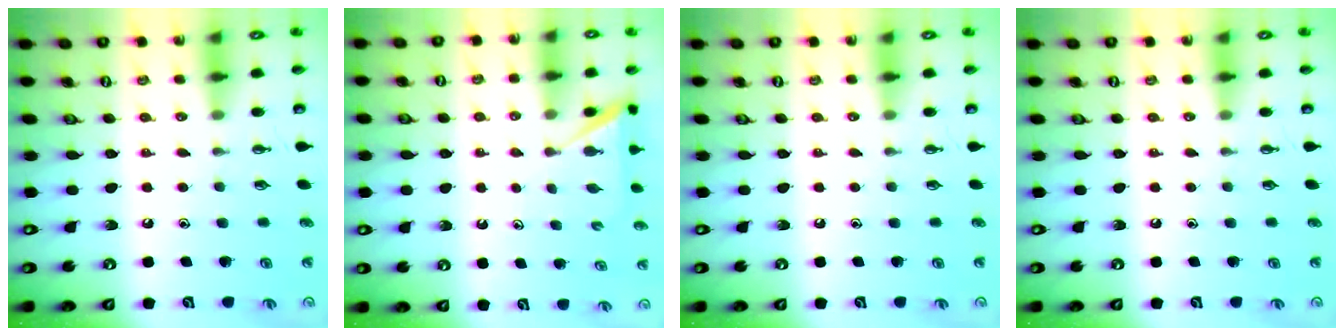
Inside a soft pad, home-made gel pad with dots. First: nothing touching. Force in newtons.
{"total": 3.5, "press": 3.4, "slide": 0.4}
{"total": 0.0}
{"total": 0.0}